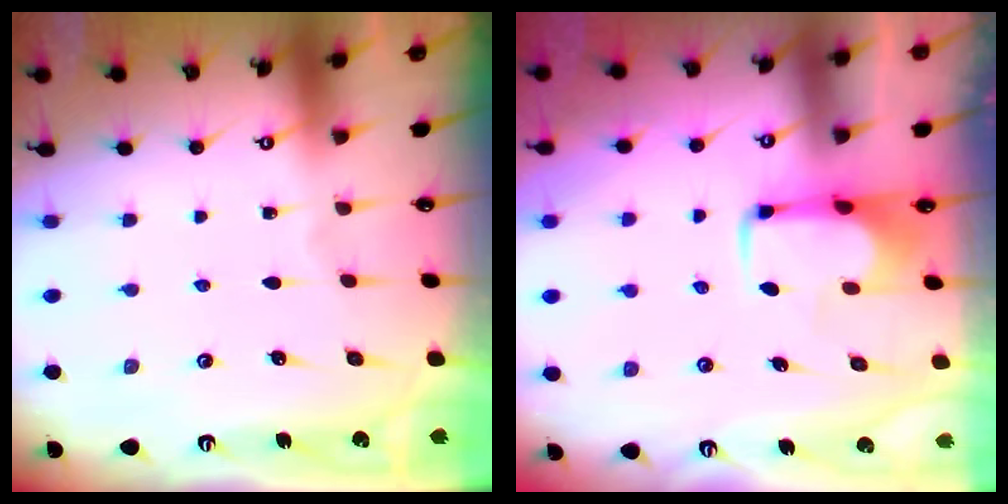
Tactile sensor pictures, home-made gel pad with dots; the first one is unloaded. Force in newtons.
{"total": 2.0, "press": 2.0, "slide": 0.4}